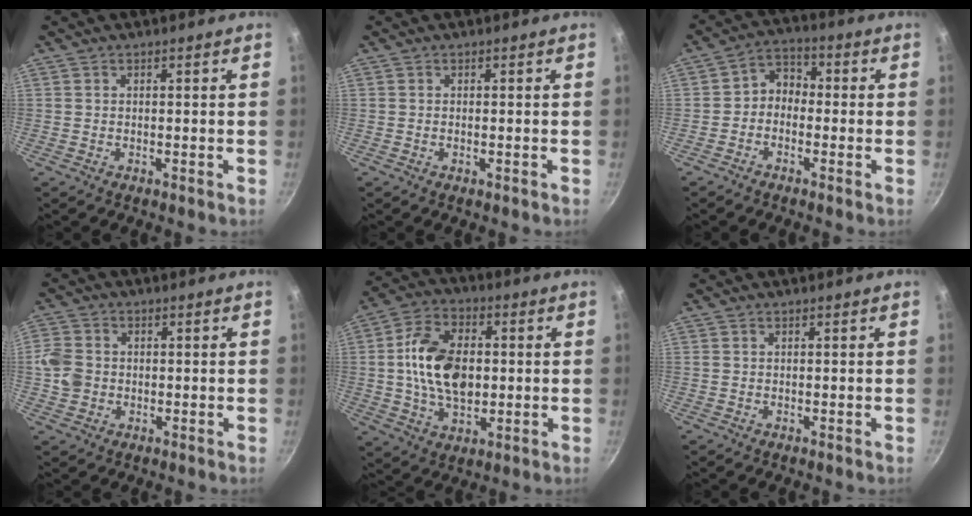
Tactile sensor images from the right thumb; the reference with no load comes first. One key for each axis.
{"total": 0.6, "fx": -0.2, "fy": 0.1, "fz": 0.5, "tx": -0.009, "ty": 0.001, "tz": -0.003}
{"total": 5.0, "fx": -1.4, "fy": 3.9, "fz": 2.7, "tx": -0.024, "ty": 0.030, "tz": -0.039}
{"total": 6.1, "fx": -0.5, "fy": 5.4, "fz": 2.9, "tx": -0.044, "ty": 0.008, "tz": -0.020}
{"total": 15.2, "fx": 0.6, "fy": 9.8, "fz": 11.6, "tx": -0.187, "ty": 0.011, "tz": 0.003}
{"total": 0.0}